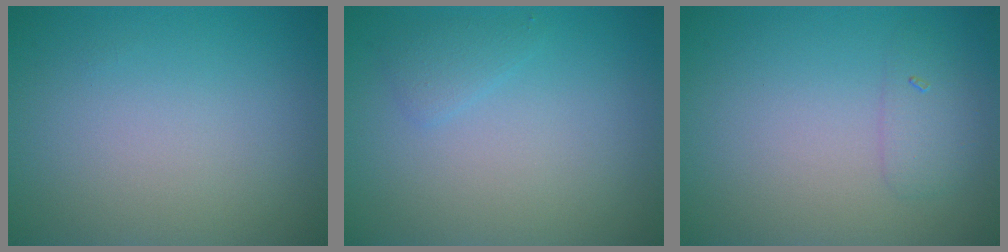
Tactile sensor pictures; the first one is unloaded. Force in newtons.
{"total": 1.1, "press": 1.1, "slide": 0.1}
{"total": 1.5, "press": 1.5, "slide": 0.0}